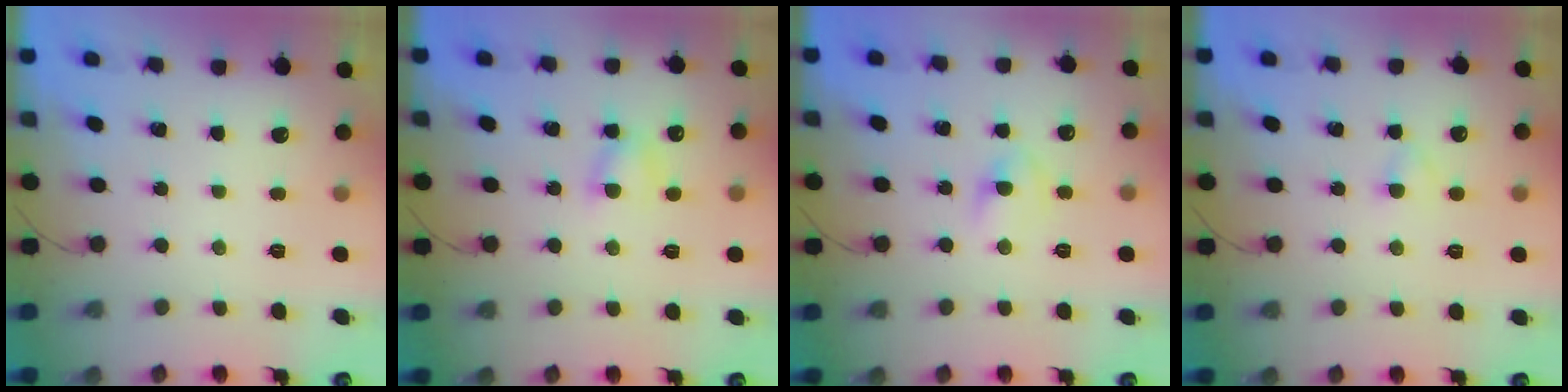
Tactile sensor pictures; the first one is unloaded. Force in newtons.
{"total": 4.9, "press": 4.7, "slide": 1.5}
{"total": 6.2, "press": 6.0, "slide": 1.5}
{"total": 2.5, "press": 2.3, "slide": 1.0}